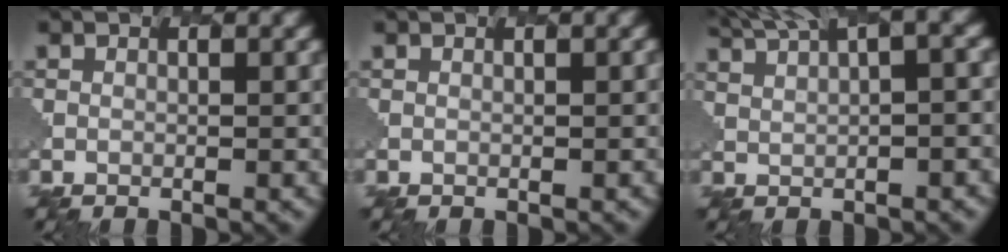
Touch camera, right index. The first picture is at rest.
{"total": 1.0, "force": [0.1, 0.4, 0.9], "torque": [-0.005, 0.004, 0.000]}
{"total": 9.8, "force": [6.6, 3.6, 6.4], "torque": [-0.126, 0.039, 0.101]}